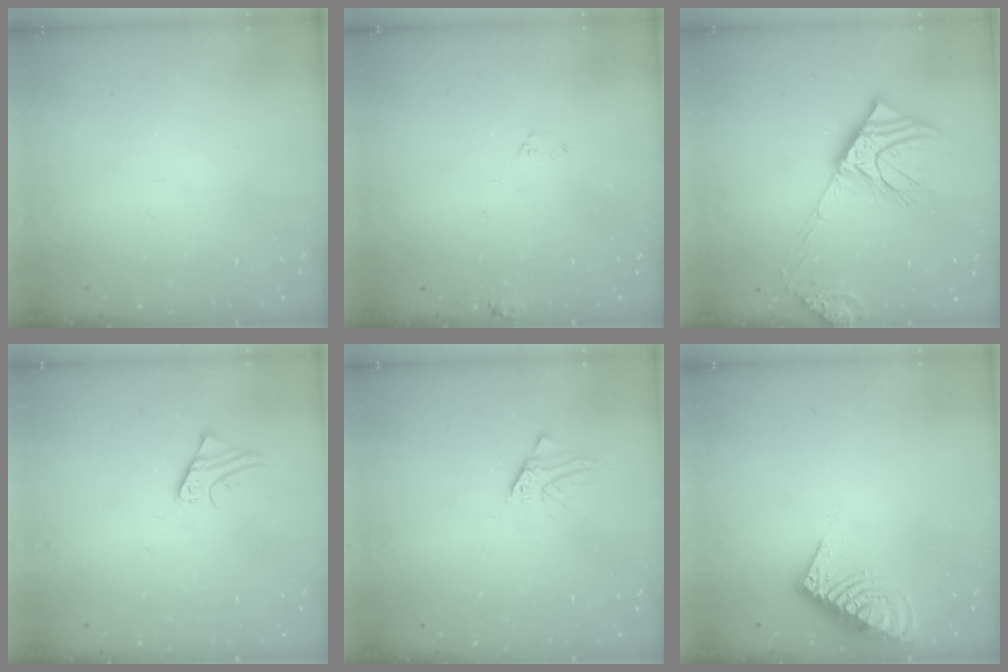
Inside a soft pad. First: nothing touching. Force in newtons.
{"total": 5.5, "press": 5.5, "slide": 0.3}
{"total": 16.6, "press": 16.2, "slide": 3.4}
{"total": 1.9, "press": 1.9, "slide": 0.1}
{"total": 0.0}
{"total": 16.3, "press": 16.2, "slide": 0.8}